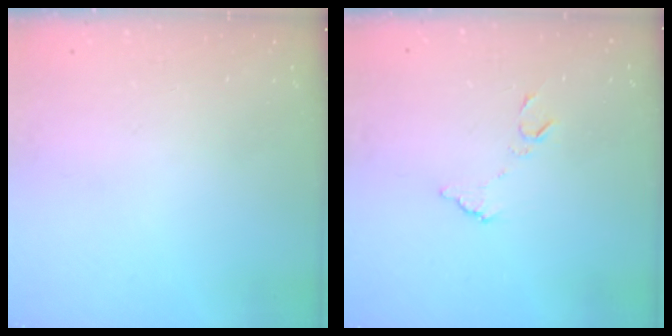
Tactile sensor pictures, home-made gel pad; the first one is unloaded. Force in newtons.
{"total": 6.3, "press": 6.3, "slide": 0.4}